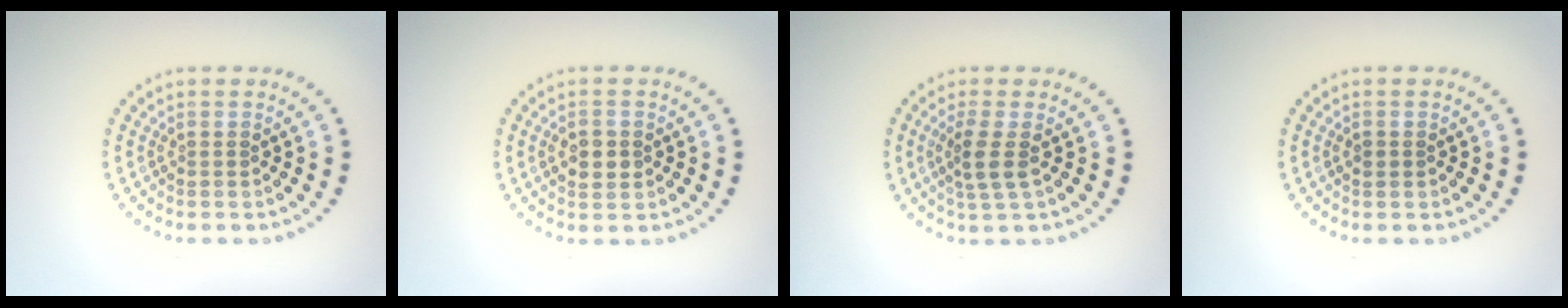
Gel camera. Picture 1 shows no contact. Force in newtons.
{"total": 2.1, "press": 2.0, "slide": 0.2}
{"total": 2.4, "press": 1.9, "slide": 1.5}
{"total": 1.0, "press": 1.0, "slide": 0.2}